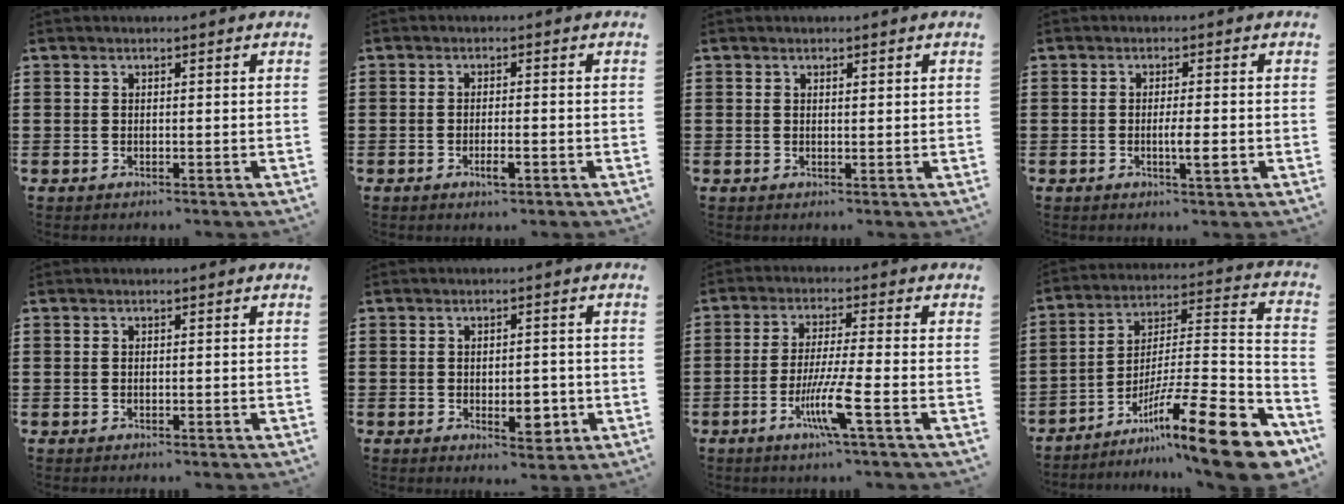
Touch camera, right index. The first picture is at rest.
{"total": 2.1, "force": [-1.0, 0.5, 1.8], "torque": [-0.030, 0.001, -0.018]}
{"total": 0.7, "force": [0.5, 0.3, 0.4], "torque": [-0.008, 0.002, 0.010]}
{"total": 3.2, "force": [-0.9, 0.3, 3.1], "torque": [-0.060, -0.007, -0.019]}
{"total": 0.0}
{"total": 4.3, "force": [-1.3, 2.3, 3.4], "torque": [-0.043, -0.001, -0.025]}
{"total": 7.6, "force": [-3.2, 0.0, 6.9], "torque": [-0.132, -0.015, -0.059]}
{"total": 17.1, "force": [-10.8, 2.0, 13.0], "torque": [-0.182, 0.021, -0.187]}